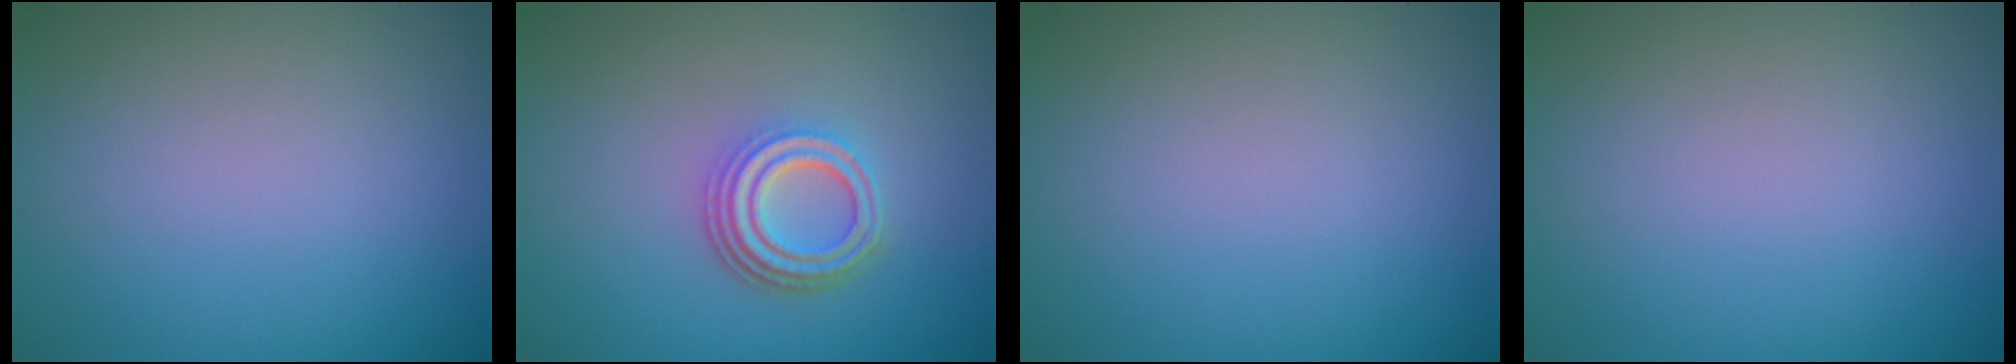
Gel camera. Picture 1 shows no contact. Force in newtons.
{"total": 4.2, "press": 3.1, "slide": 2.7}
{"total": 0.0}
{"total": 0.0}